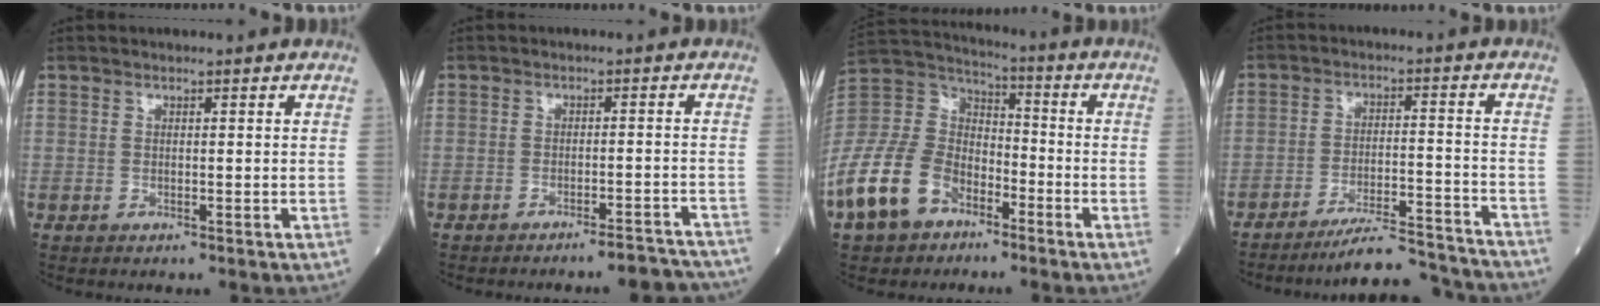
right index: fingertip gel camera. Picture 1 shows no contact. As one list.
[{"total": 6.8, "force": [-6.5, 0.7, 1.7], "torque": [0.002, 0.010, -0.082]}, {"total": 16.7, "force": [-9.5, 10.5, 8.9], "torque": [-0.225, 0.011, -0.187]}, {"total": 13.0, "force": [-12.5, 0.1, 3.4], "torque": [-0.039, 0.010, -0.184]}]